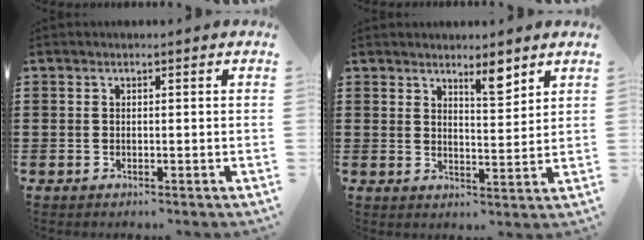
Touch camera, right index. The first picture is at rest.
{"total": 4.8, "force": [4.0, 1.1, 2.5], "torque": [-0.040, -0.011, 0.067]}